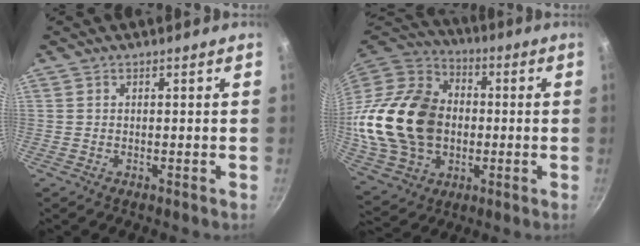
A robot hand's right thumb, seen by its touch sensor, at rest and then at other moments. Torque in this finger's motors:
{"motor_torque": [2.44, 2.58, 2.50, -0.28, 0.64]}